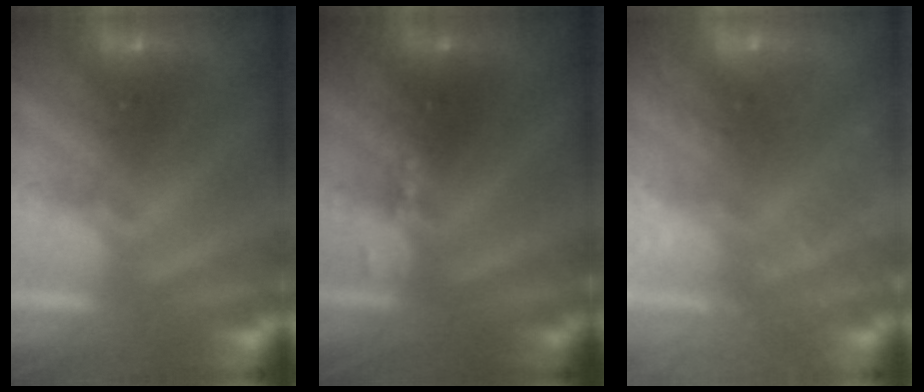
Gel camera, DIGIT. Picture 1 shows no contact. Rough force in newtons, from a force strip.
{"total": 2.4}
{"total": 2.6}